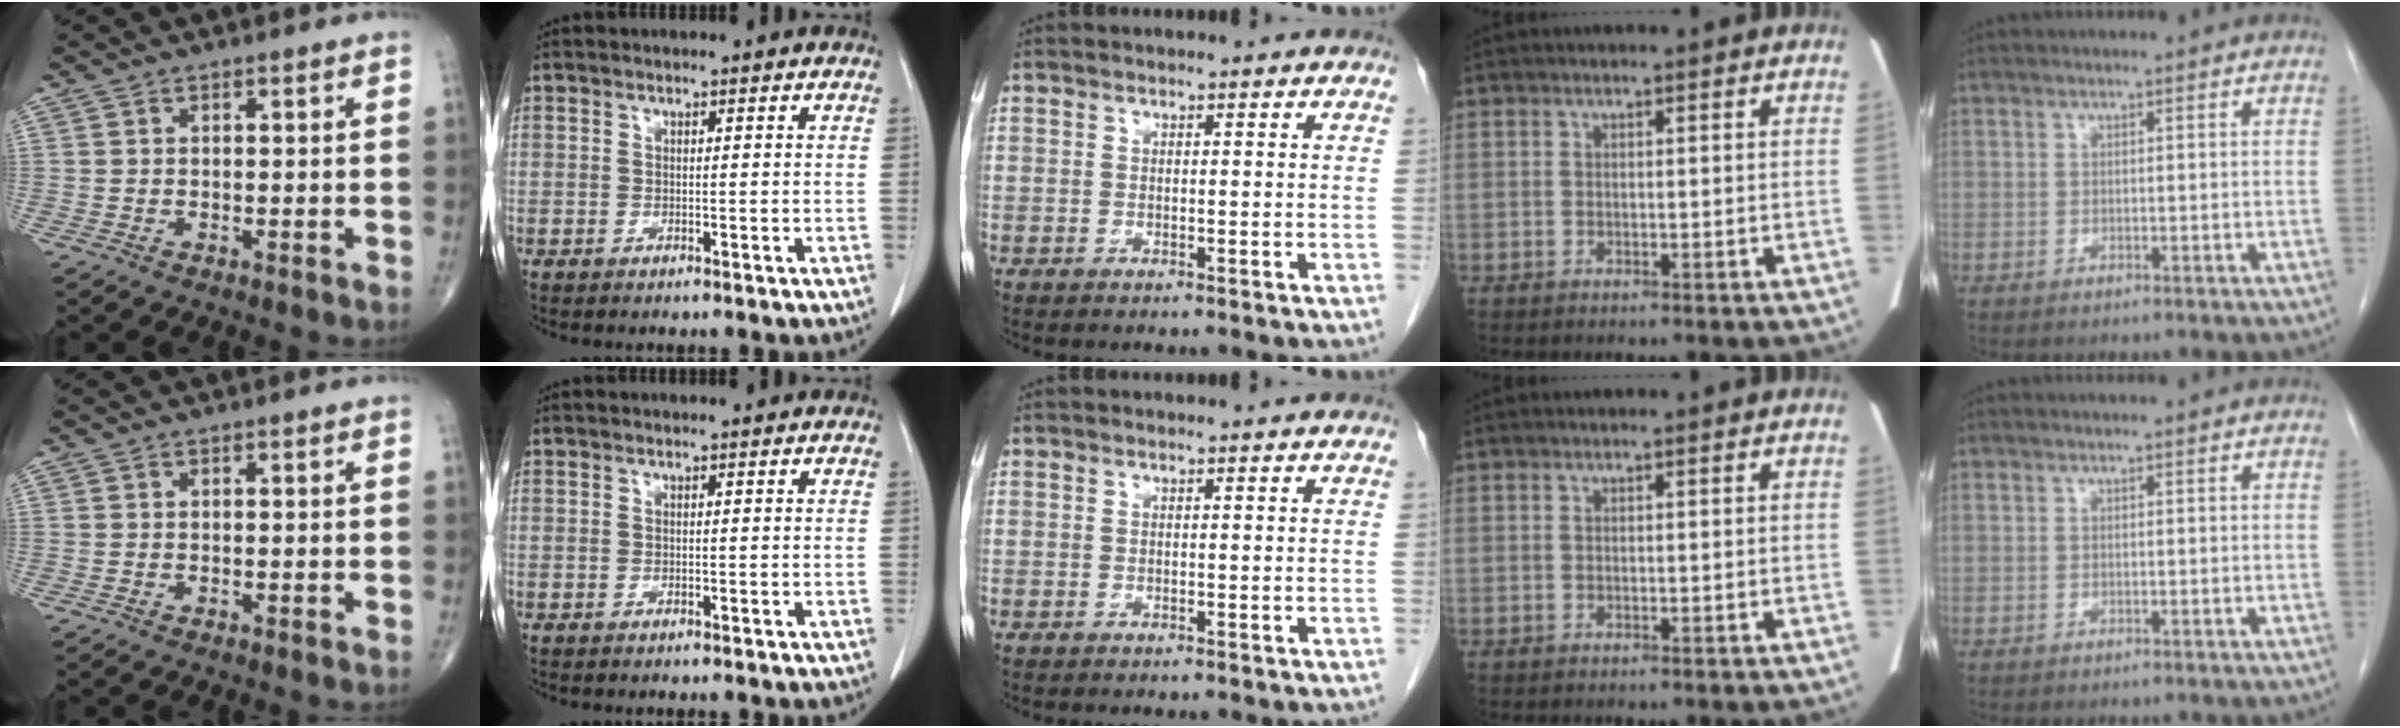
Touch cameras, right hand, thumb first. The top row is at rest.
{}